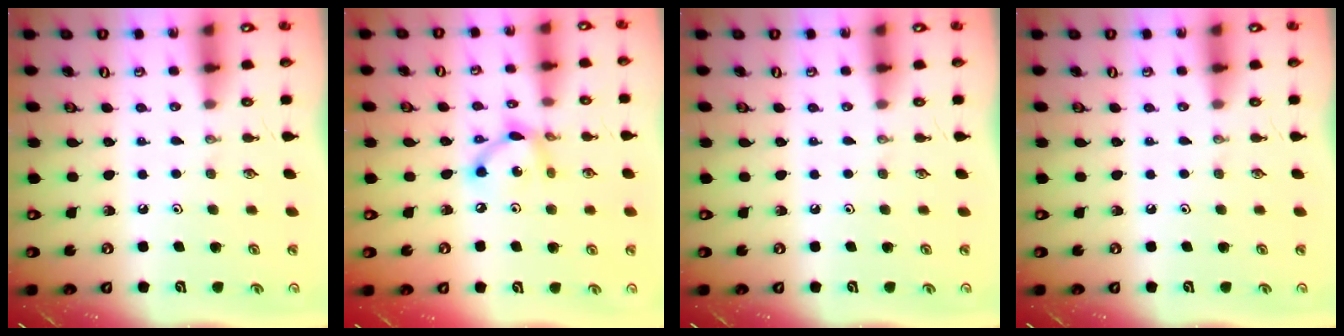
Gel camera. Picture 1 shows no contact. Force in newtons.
{"total": 8.5, "press": 8.5, "slide": 0.4}
{"total": 0.0}
{"total": 0.0}